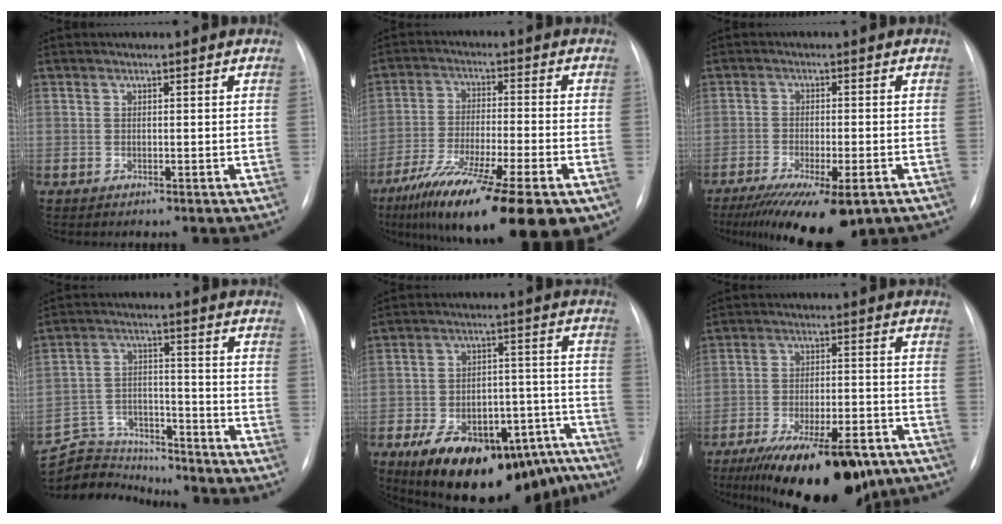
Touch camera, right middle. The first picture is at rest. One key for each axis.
{"total": 20.5, "fx": -12.5, "fy": 3.6, "fz": 15.9, "tx": -0.234, "ty": -0.042, "tz": -0.202}
{"total": 13.9, "fx": -9.5, "fy": 3.4, "fz": 9.6, "tx": -0.146, "ty": -0.029, "tz": -0.145}
{"total": 11.9, "fx": -11.7, "fy": 2.5, "fz": 0.5, "tx": -0.015, "ty": 0.034, "tz": -0.194}
{"total": 22.7, "fx": -16.6, "fy": 9.6, "fz": 12.2, "tx": -0.121, "ty": 0.039, "tz": -0.226}
{"total": 19.4, "fx": -13.3, "fy": 6.1, "fz": 12.8, "tx": -0.165, "ty": -0.008, "tz": -0.198}